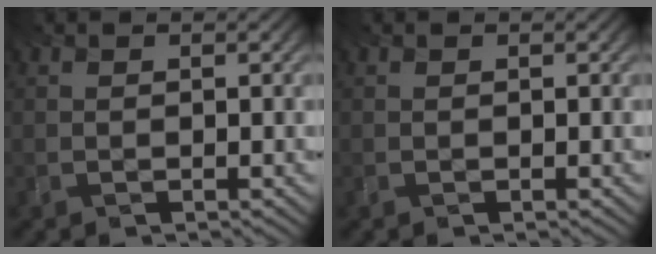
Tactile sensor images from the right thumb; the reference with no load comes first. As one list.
[{"total": 0.0}]